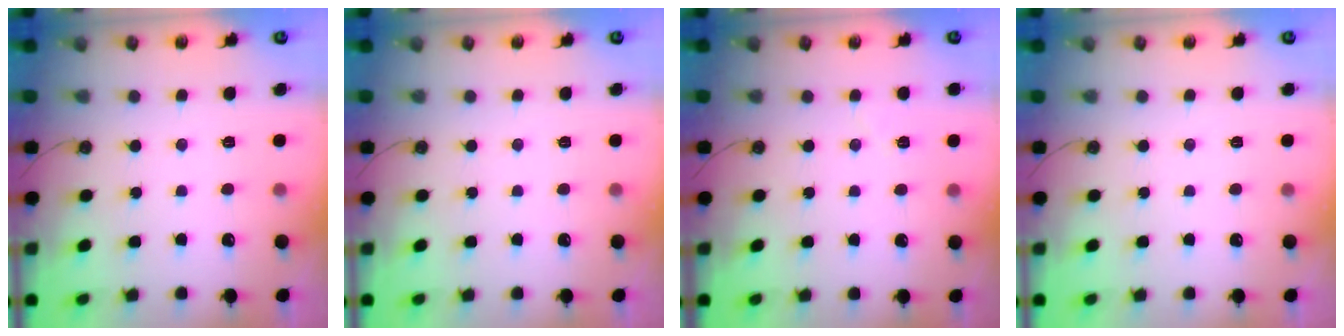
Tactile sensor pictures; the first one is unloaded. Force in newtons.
{"total": 0.0}
{"total": 3.8, "press": 3.4, "slide": 1.7}
{"total": 0.0}